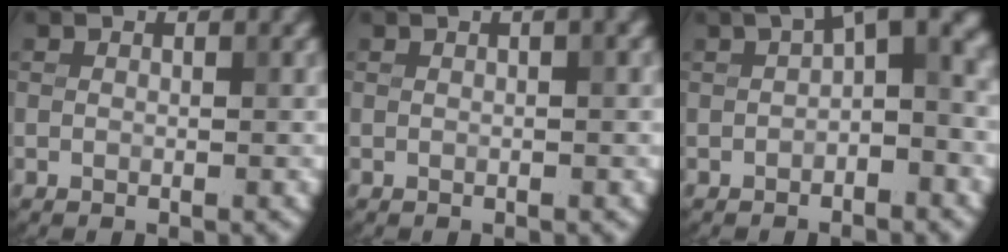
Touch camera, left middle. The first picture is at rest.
{"total": 1.9, "force": [0.6, 0.4, 1.7], "torque": [-0.021, 0.009, 0.004]}
{"total": 5.9, "force": [0.8, 2.6, 5.3], "torque": [-0.059, 0.019, 0.002]}